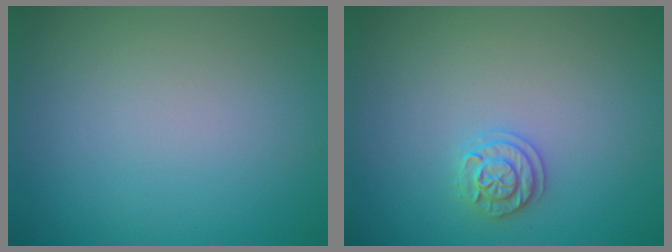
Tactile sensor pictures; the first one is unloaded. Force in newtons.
{"total": 1.8, "press": 1.8, "slide": 0.5}